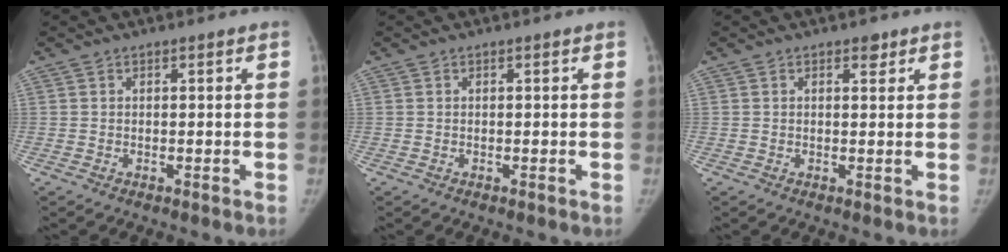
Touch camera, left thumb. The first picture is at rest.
{"total": 0.0}
{"total": 1.8, "force": [1.2, 1.0, 1.0], "torque": [-0.002, -0.005, 0.014]}